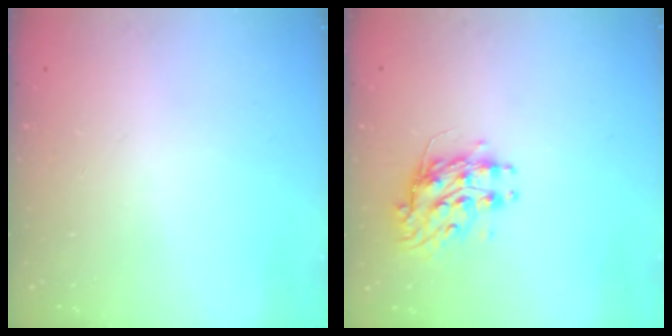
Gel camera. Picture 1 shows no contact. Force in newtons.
{"total": 9.2, "press": 9.2, "slide": 0.1}